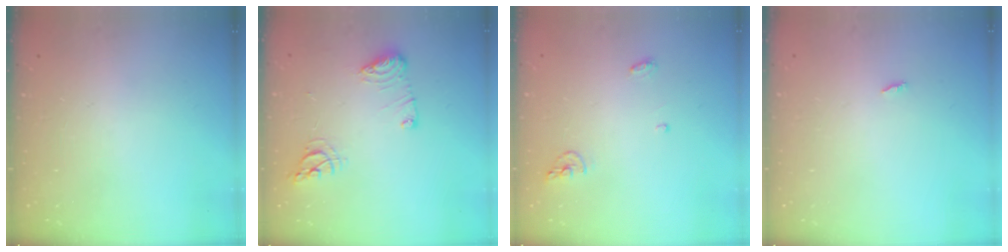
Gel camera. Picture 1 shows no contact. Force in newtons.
{"total": 10.5, "press": 10.5, "slide": 1.0}
{"total": 5.2, "press": 5.0, "slide": 1.2}
{"total": 1.8, "press": 1.8, "slide": 0.2}